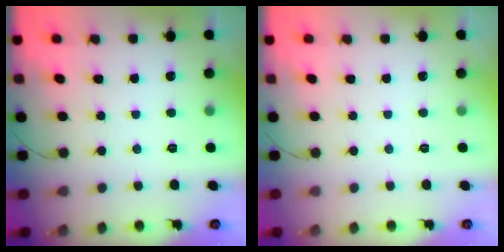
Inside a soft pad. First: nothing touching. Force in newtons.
{"total": 0.0}